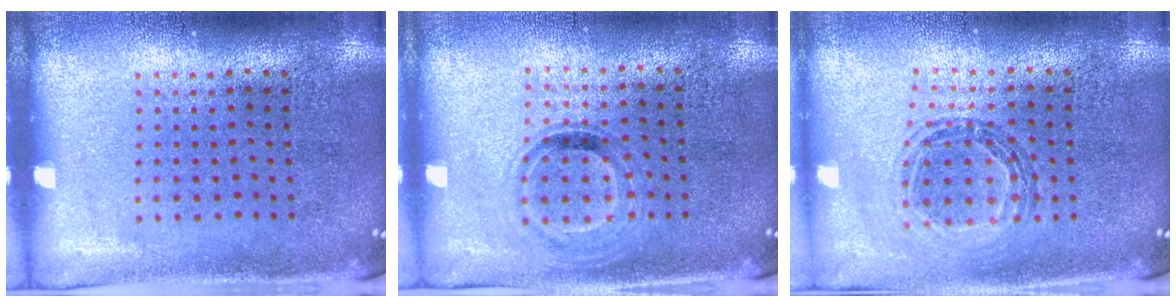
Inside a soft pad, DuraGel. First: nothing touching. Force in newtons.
{"total": 0.9, "press": 0.8, "slide": 0.4}
{"total": 0.5, "press": 0.5, "slide": 0.0}